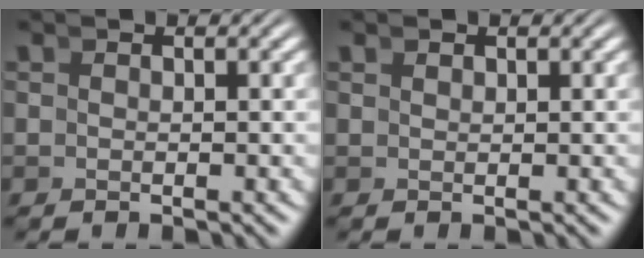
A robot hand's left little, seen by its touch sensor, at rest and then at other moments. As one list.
[{"total": 0.5, "force": [0.5, 0.0, 0.1], "torque": [0.007, 0.001, 0.015]}]